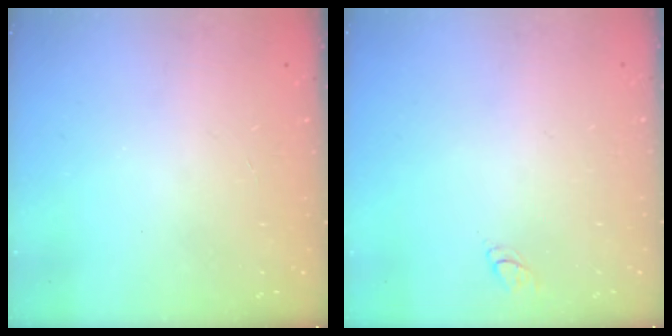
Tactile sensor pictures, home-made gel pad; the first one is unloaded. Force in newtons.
{"total": 3.0, "press": 3.0, "slide": 0.2}